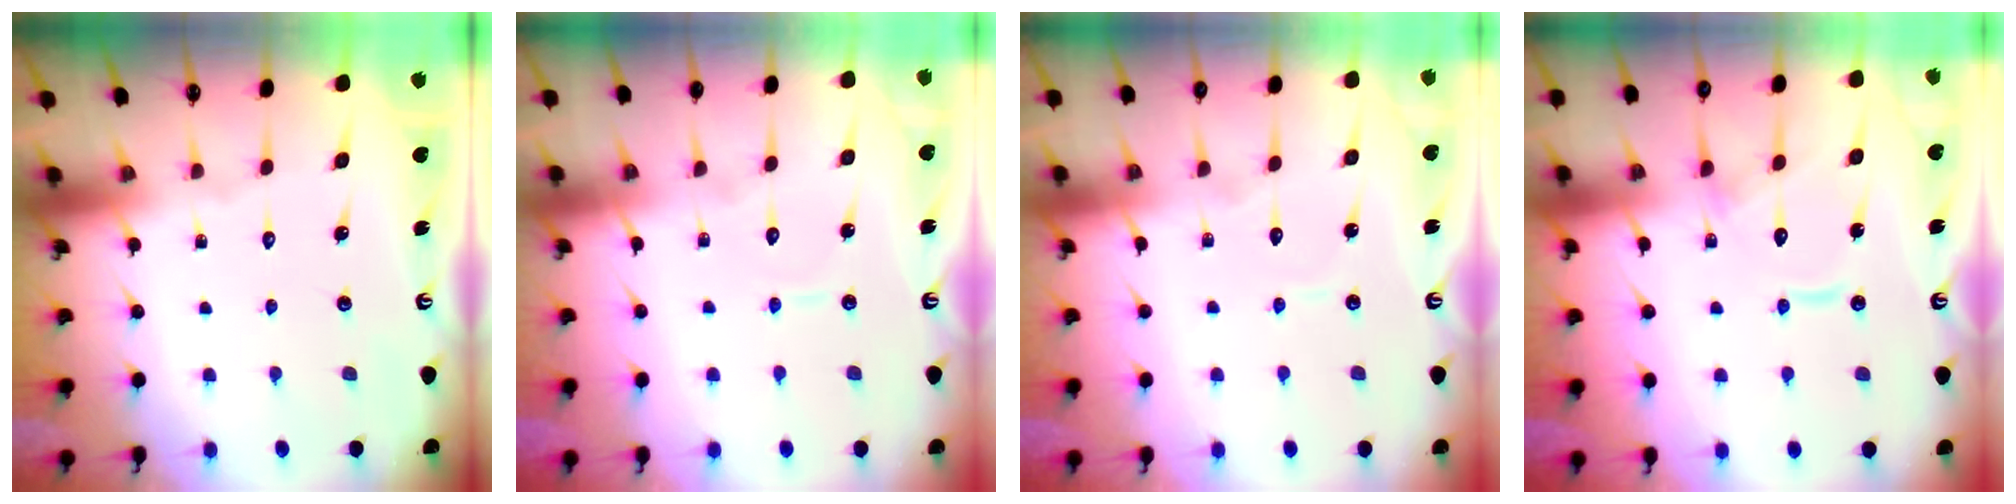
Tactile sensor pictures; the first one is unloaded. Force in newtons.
{"total": 4.8, "press": 4.7, "slide": 0.2}
{"total": 3.4, "press": 3.4, "slide": 0.3}
{"total": 11.5, "press": 11.4, "slide": 1.0}